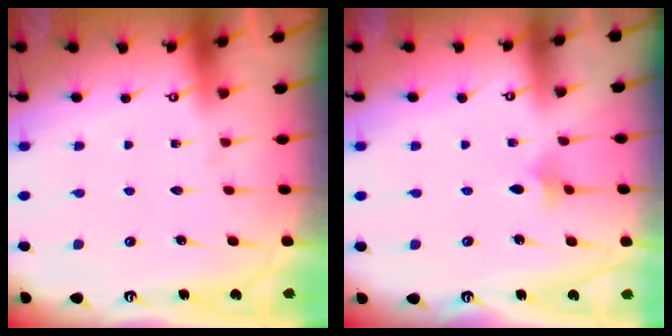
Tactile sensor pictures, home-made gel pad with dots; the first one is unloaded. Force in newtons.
{"total": 2.4, "press": 2.3, "slide": 0.5}